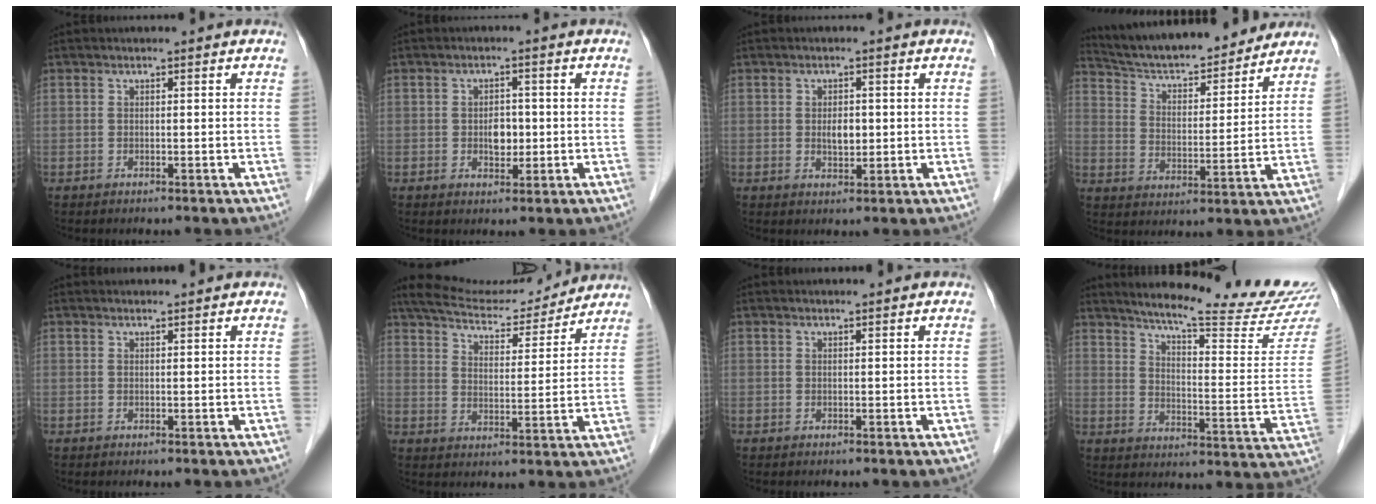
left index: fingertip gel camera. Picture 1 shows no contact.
{"total": 3.0, "force": [-0.4, 2.0, 2.2], "torque": [-0.033, 0.004, -0.001]}
{"total": 2.5, "force": [0.1, 1.4, 2.1], "torque": [-0.037, -0.001, 0.003]}
{"total": 16.9, "force": [15.6, 2.8, 6.0], "torque": [-0.099, 0.007, 0.245]}
{"total": 0.5, "force": [0.5, 0.0, 0.0], "torque": [-0.010, 0.003, 0.011]}
{"total": 13.7, "force": [13.1, 1.8, 3.7], "torque": [-0.063, 0.008, 0.201]}
{"total": 0.0}
{"total": 22.5, "force": [20.6, 0.2, 9.0], "torque": [-0.128, -0.090, 0.260]}